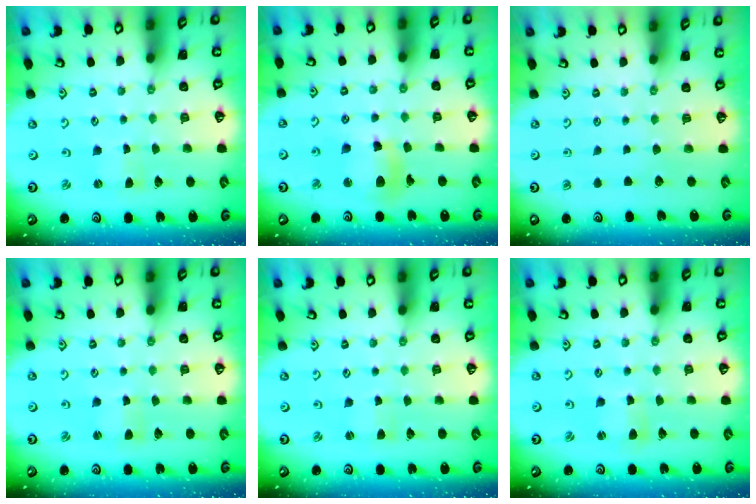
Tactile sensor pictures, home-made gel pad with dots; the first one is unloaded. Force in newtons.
{"total": 12.9, "press": 12.6, "slide": 2.5}
{"total": 0.0}
{"total": 1.7, "press": 1.7, "slide": 0.3}
{"total": 1.8, "press": 1.7, "slide": 0.3}
{"total": 2.3, "press": 2.2, "slide": 0.3}